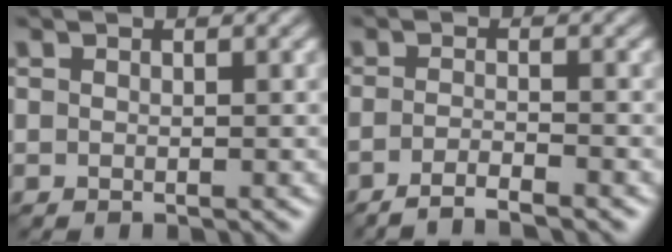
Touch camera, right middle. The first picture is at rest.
{"total": 3.0, "force": [-2.6, -0.5, 1.3], "torque": [-0.024, 0.002, -0.048]}